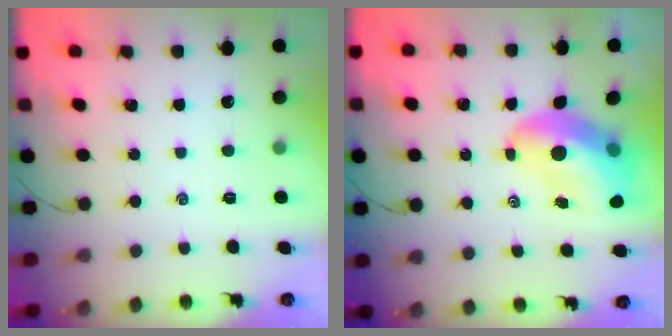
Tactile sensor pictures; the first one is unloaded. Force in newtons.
{"total": 12.6, "press": 12.0, "slide": 3.9}